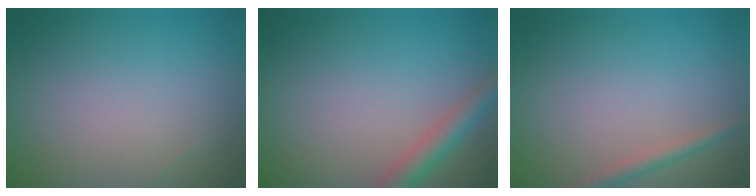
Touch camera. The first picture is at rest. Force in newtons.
{"total": 3.0, "press": 3.0, "slide": 0.1}
{"total": 1.5, "press": 1.5, "slide": 0.0}